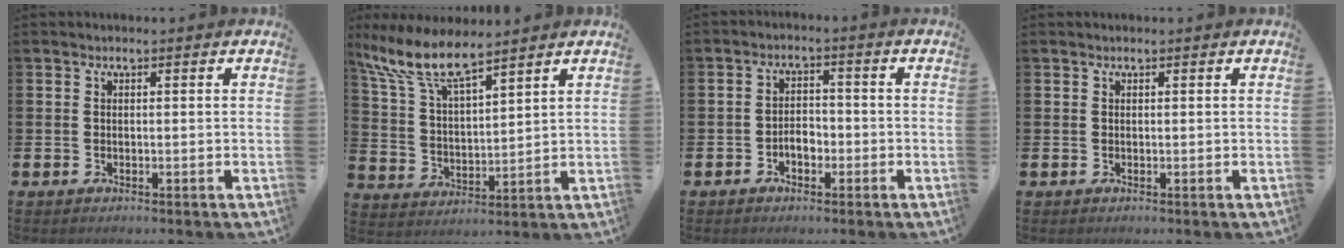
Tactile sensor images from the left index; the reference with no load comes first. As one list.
[{"total": 9.4, "force": [8.0, 2.0, 4.5], "torque": [-0.121, -0.029, 0.143]}, {"total": 2.6, "force": [-1.3, 1.7, 1.6], "torque": [-0.030, 0.005, -0.028]}, {"total": 0.0}]